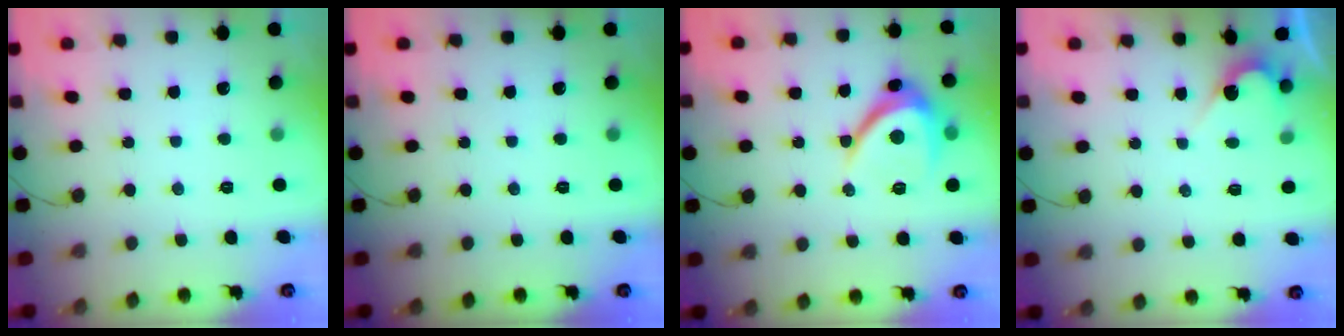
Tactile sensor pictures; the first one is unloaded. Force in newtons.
{"total": 0.0}
{"total": 9.6, "press": 9.6, "slide": 0.9}
{"total": 2.8, "press": 2.8, "slide": 0.2}